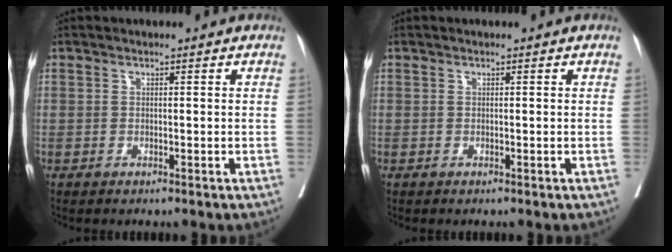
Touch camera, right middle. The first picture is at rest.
{"total": 0.0}